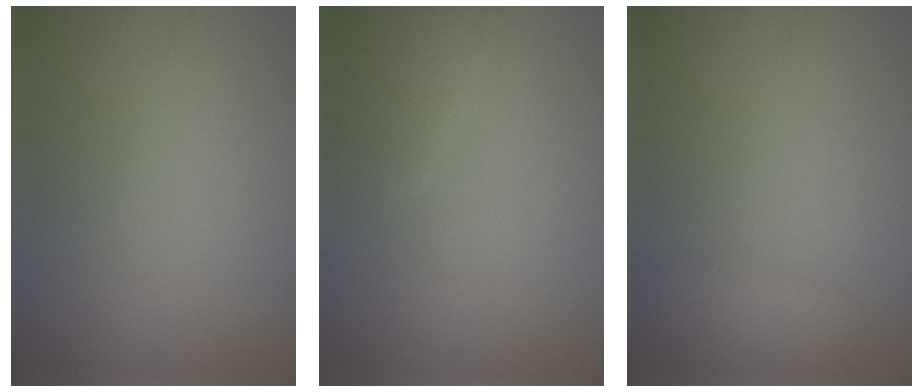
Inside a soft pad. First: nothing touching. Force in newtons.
{"total": 2.3, "press": 2.3, "slide": 0.2}
{"total": 1.7, "press": 1.6, "slide": 0.2}